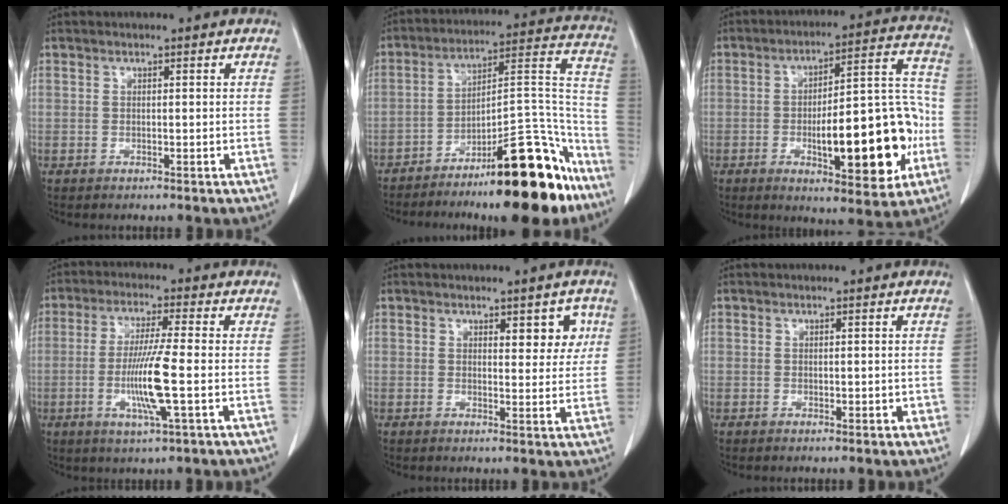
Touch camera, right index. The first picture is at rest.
{"total": 21.3, "force": [-14.9, 4.9, 14.4], "torque": [-0.145, 0.059, -0.228]}
{"total": 19.3, "force": [-4.8, 5.3, 17.9], "torque": [-0.244, 0.024, -0.060]}
{"total": 9.2, "force": [-1.9, -0.3, 9.0], "torque": [-0.178, -0.012, -0.037]}
{"total": 4.4, "force": [1.8, 2.0, 3.5], "torque": [-0.032, 0.002, 0.022]}
{"total": 1.4, "force": [-0.1, 0.9, 1.0], "torque": [-0.012, 0.003, 0.003]}